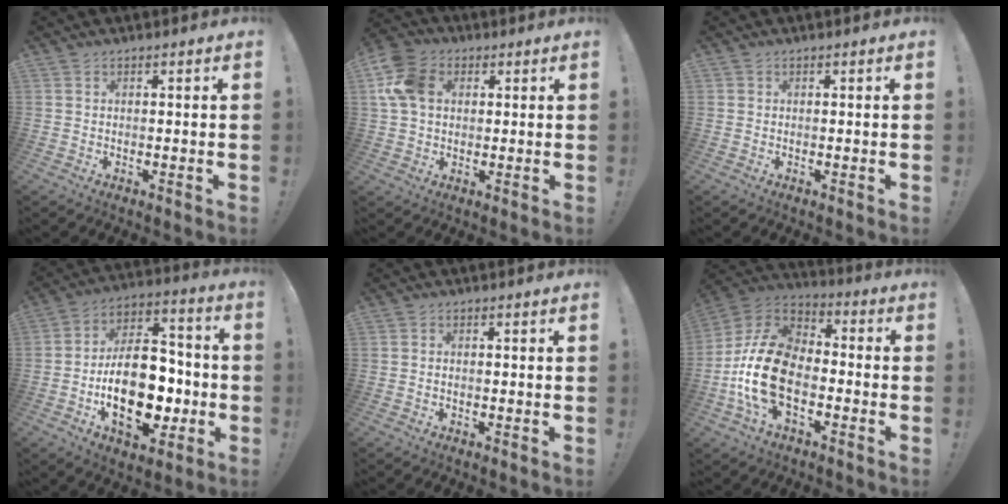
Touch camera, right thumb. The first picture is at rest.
{"total": 12.6, "force": [2.9, 9.4, 7.9], "torque": [-0.159, 0.008, 0.056]}
{"total": 0.0}
{"total": 22.6, "force": [-5.6, 13.8, 17.1], "torque": [-0.283, 0.031, -0.078]}
{"total": 0.5, "force": [-0.4, 0.3, 0.3], "torque": [-0.009, 0.002, -0.006]}
{"total": 20.3, "force": [-5.7, 12.7, 14.8], "torque": [-0.298, 0.039, -0.088]}